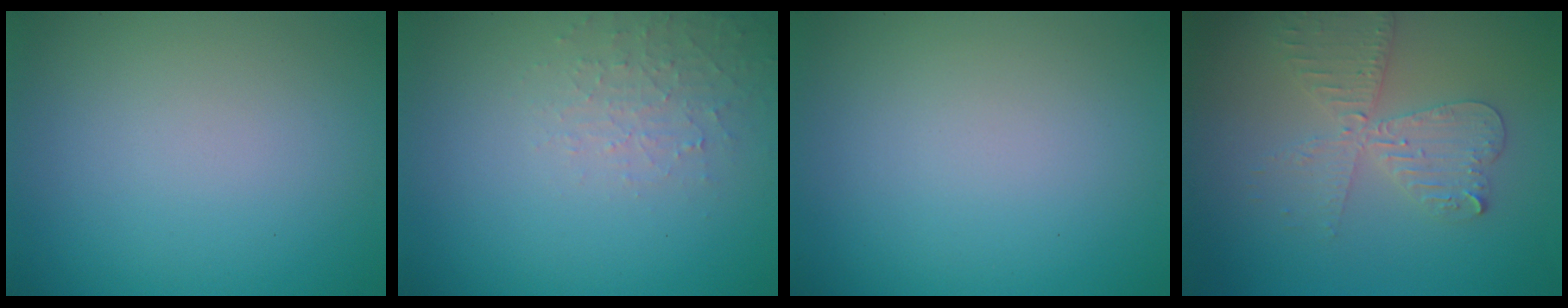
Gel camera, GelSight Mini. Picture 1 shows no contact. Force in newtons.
{"total": 2.1, "press": 2.0, "slide": 0.5}
{"total": 0.0}
{"total": 4.1, "press": 3.6, "slide": 2.1}